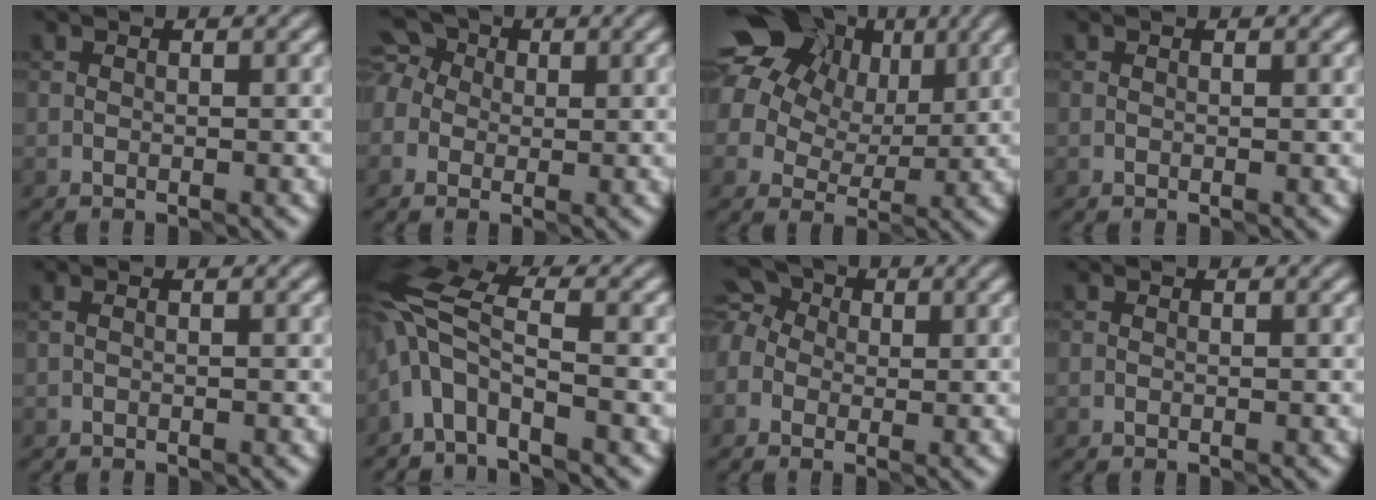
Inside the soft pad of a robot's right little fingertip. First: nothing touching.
{"total": 4.5, "force": [0.7, 3.8, 2.3], "torque": [-0.040, 0.031, -0.012]}
{"total": 18.1, "force": [8.2, 13.7, 8.5], "torque": [-0.189, 0.036, 0.147]}
{"total": 0.0}
{"total": 0.0}
{"total": 5.5, "force": [-2.7, 2.3, 4.2], "torque": [-0.087, 0.016, -0.065]}
{"total": 5.2, "force": [0.5, 4.4, 2.8], "torque": [-0.055, 0.033, -0.020]}
{"total": 0.0}